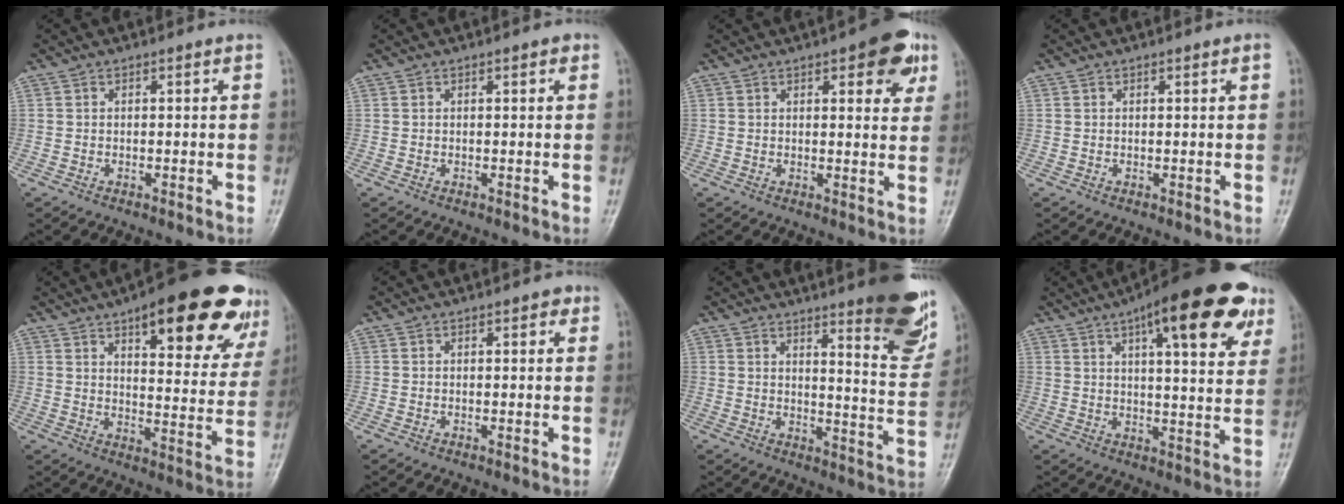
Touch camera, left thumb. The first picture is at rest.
{"total": 1.1, "force": [0.6, 0.4, 0.9], "torque": [-0.010, 0.001, 0.005]}
{"total": 8.7, "force": [4.4, 3.3, 6.8], "torque": [-0.058, -0.012, 0.048]}
{"total": 0.7, "force": [0.4, 0.1, 0.6], "torque": [-0.009, 0.001, 0.004]}
{"total": 23.8, "force": [13.6, 8.0, 17.8], "torque": [-0.195, -0.035, 0.182]}
{"total": 1.5, "force": [0.7, 0.8, 1.0], "torque": [-0.006, 0.000, 0.006]}
{"total": 15.7, "force": [10.1, 3.3, 11.6], "torque": [-0.116, -0.072, 0.130]}
{"total": 20.8, "force": [11.1, 6.2, 16.4], "torque": [-0.206, -0.017, 0.149]}